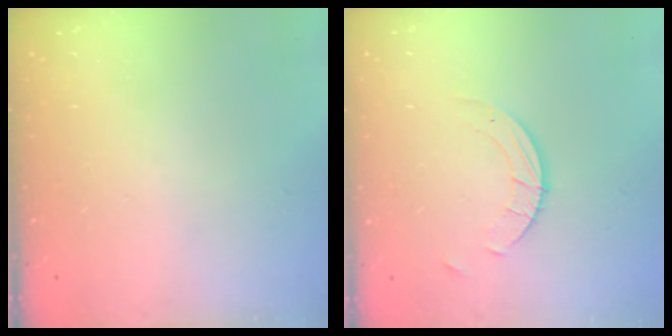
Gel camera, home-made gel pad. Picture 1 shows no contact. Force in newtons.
{"total": 3.1, "press": 3.1, "slide": 0.2}